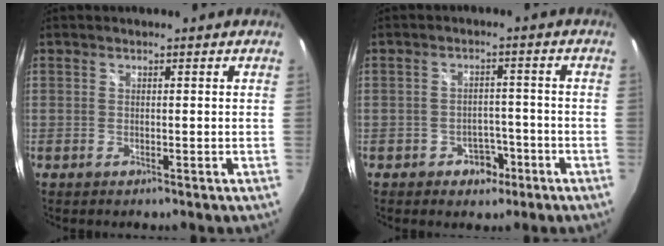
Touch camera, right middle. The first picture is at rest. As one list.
[{"total": 4.3, "force": [-2.4, 3.2, 1.5], "torque": [-0.032, 0.009, -0.027]}]